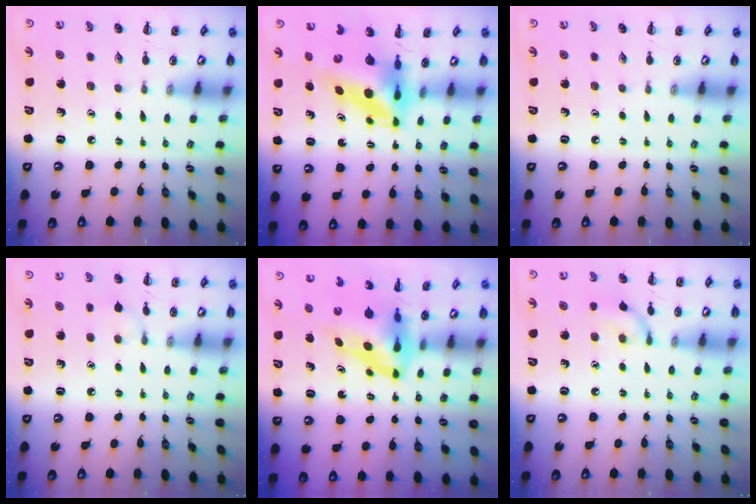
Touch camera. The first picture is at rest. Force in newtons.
{"total": 6.9, "press": 6.6, "slide": 2.1}
{"total": 0.0}
{"total": 5.5, "press": 5.1, "slide": 2.0}
{"total": 6.0, "press": 5.9, "slide": 1.4}
{"total": 8.3, "press": 8.2, "slide": 0.7}